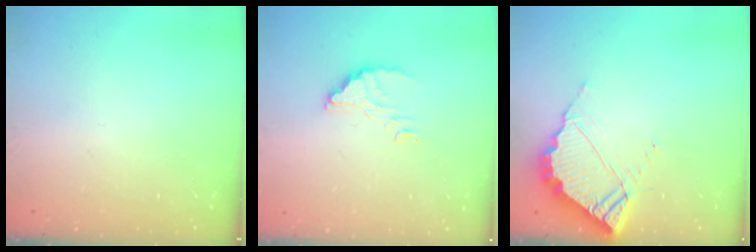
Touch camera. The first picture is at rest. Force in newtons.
{"total": 3.5, "press": 3.5, "slide": 0.2}
{"total": 7.6, "press": 7.6, "slide": 0.5}